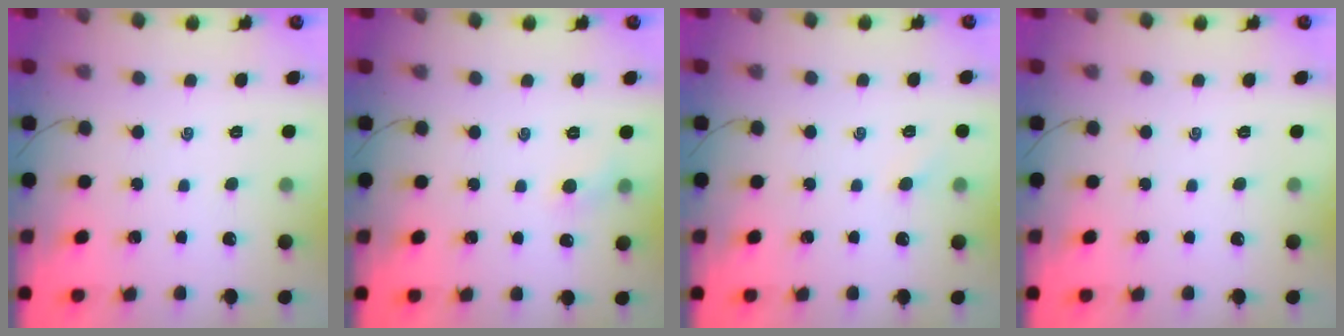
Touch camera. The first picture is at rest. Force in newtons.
{"total": 3.6, "press": 3.4, "slide": 1.2}
{"total": 3.3, "press": 3.1, "slide": 0.9}
{"total": 0.0}